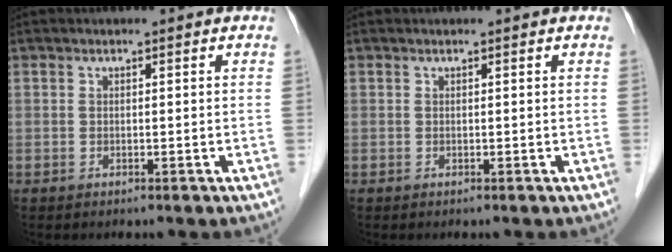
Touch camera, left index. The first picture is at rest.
{"total": 0.0}